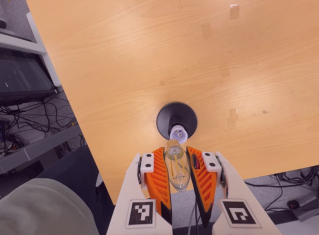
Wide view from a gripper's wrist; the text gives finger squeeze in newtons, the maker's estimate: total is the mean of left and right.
{"total": 21.5, "left": 23.7, "right": 19.3}